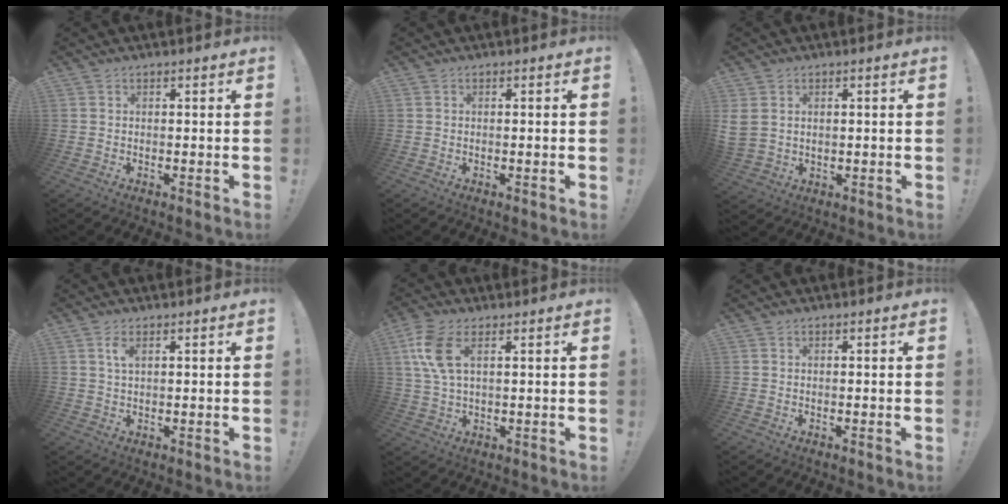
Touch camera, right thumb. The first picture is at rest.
{"total": 0.9, "force": [-0.3, -0.2, 0.9], "torque": [-0.014, 0.000, -0.005]}
{"total": 4.1, "force": [1.4, 3.3, 2.0], "torque": [-0.046, -0.005, 0.027]}
{"total": 3.0, "force": [1.3, 1.2, 2.4], "torque": [-0.039, -0.003, 0.019]}
{"total": 9.2, "force": [3.2, 4.1, 7.6], "torque": [-0.151, -0.002, 0.064]}
{"total": 0.0}